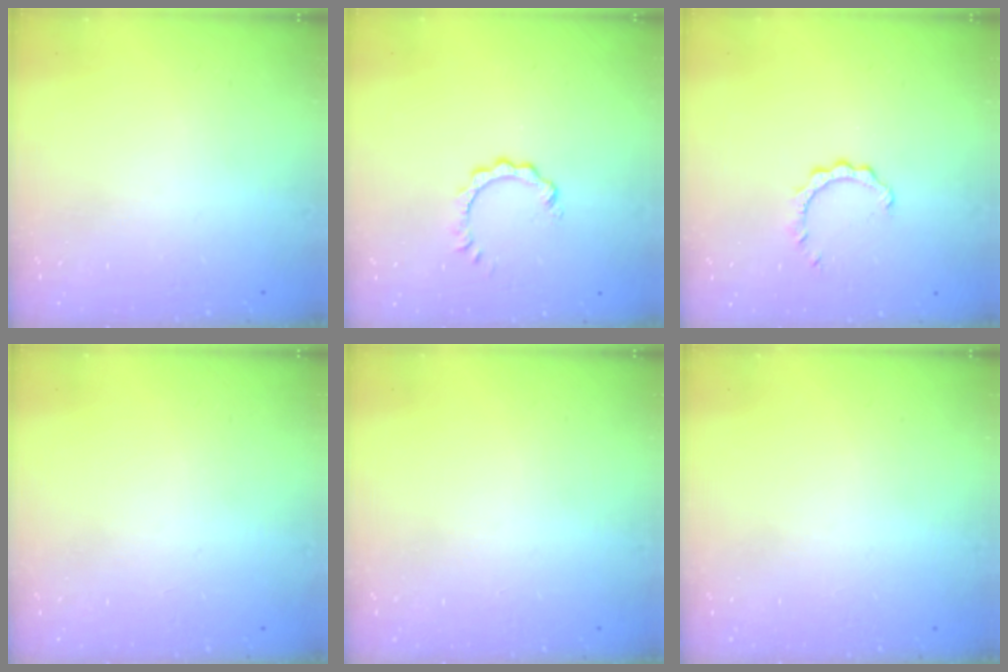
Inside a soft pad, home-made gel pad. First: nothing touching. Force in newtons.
{"total": 1.7, "press": 1.7, "slide": 0.3}
{"total": 2.6, "press": 2.6, "slide": 0.2}
{"total": 0.0}
{"total": 0.0}
{"total": 0.0}